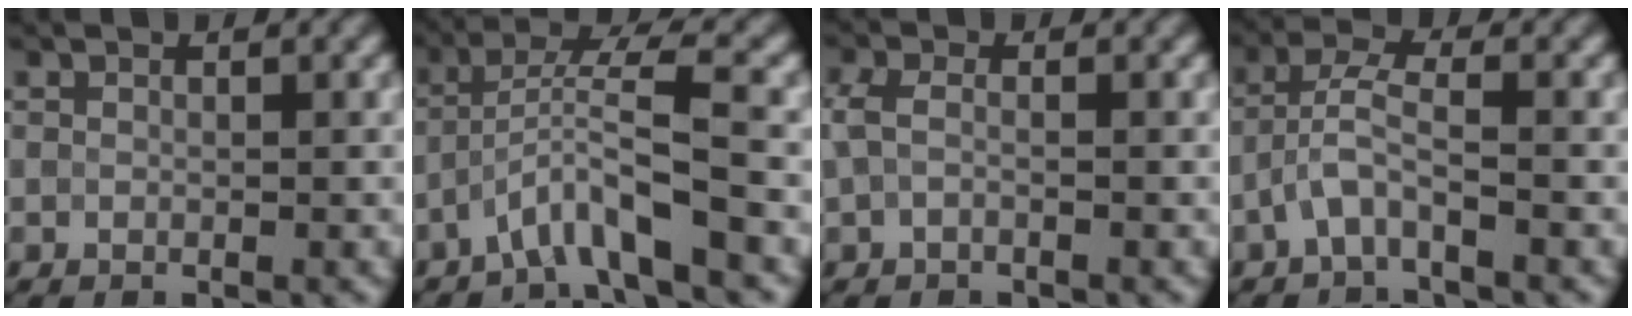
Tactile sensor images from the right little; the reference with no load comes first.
{"total": 5.0, "force": [-2.5, 0.5, 4.3], "torque": [-0.075, 0.018, -0.049]}
{"total": 1.6, "force": [-0.2, 0.8, 1.3], "torque": [-0.036, 0.004, -0.011]}
{"total": 3.2, "force": [-1.4, 0.8, 2.8], "torque": [-0.062, 0.012, -0.037]}